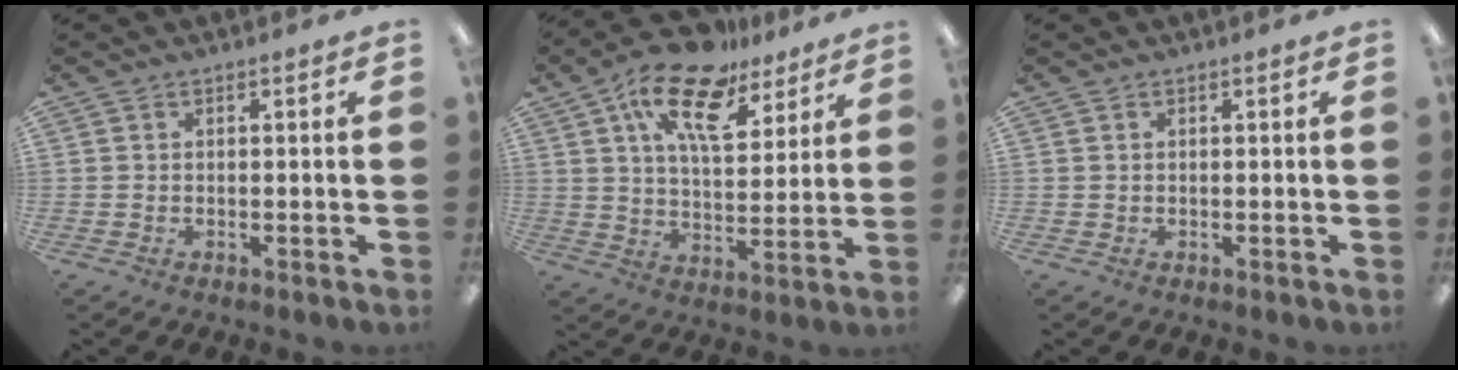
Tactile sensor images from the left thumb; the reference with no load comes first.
{"total": 16.4, "force": [10.7, 7.2, 10.1], "torque": [-0.169, -0.047, 0.183]}
{"total": 0.0}